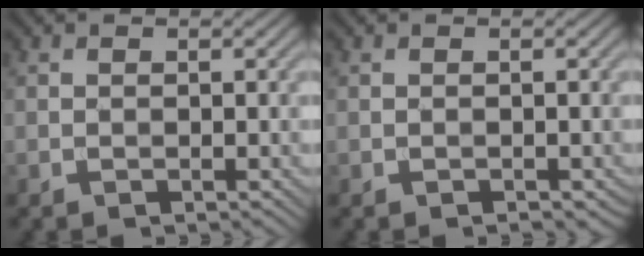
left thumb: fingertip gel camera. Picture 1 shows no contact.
{"total": 0.0}